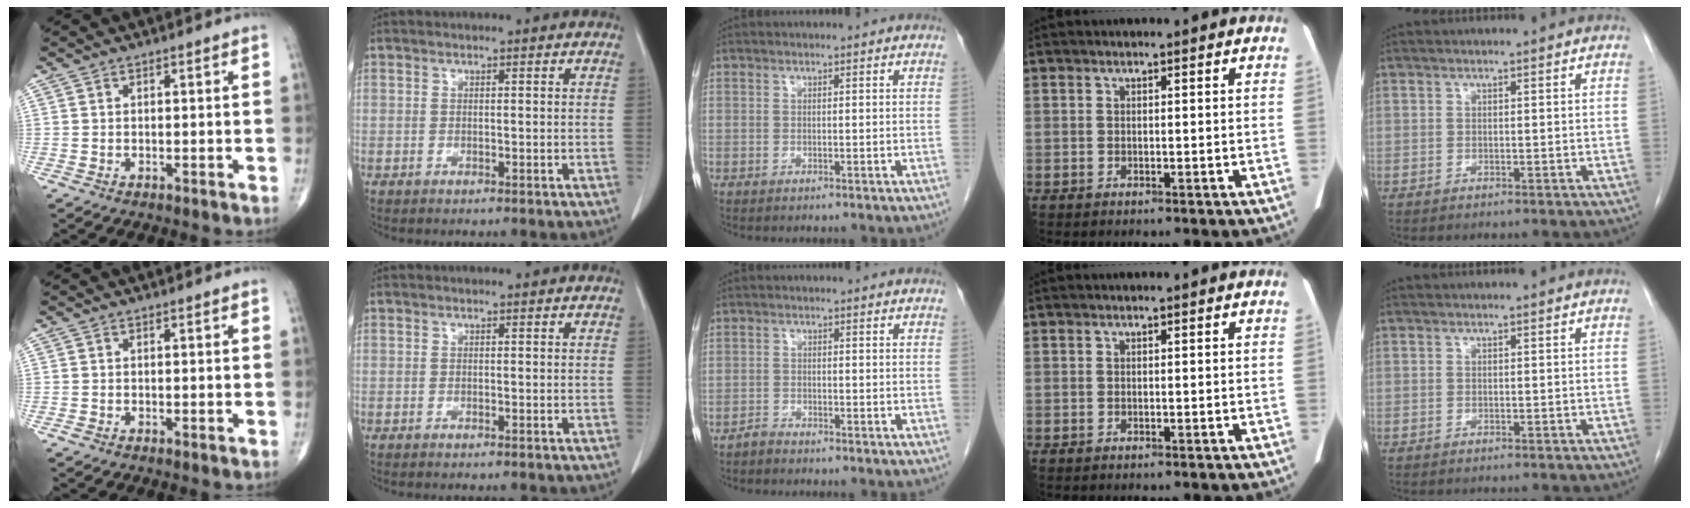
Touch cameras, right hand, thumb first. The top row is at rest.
{"thumb": {"total": 0.7, "force": [-0.3, 0.3, 0.6], "torque": [-0.014, -0.002, -0.007]}, "middle": {"total": 1.0, "force": [-1.0, 0.0, 0.0], "torque": [-0.001, -0.002, -0.020]}}